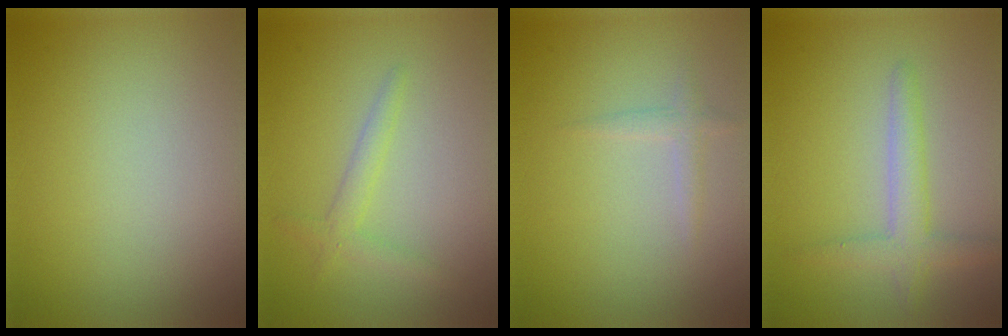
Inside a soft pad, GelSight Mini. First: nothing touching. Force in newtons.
{"total": 1.6, "press": 1.6, "slide": 0.1}
{"total": 1.1, "press": 1.1, "slide": 0.0}
{"total": 2.6, "press": 2.6, "slide": 0.2}